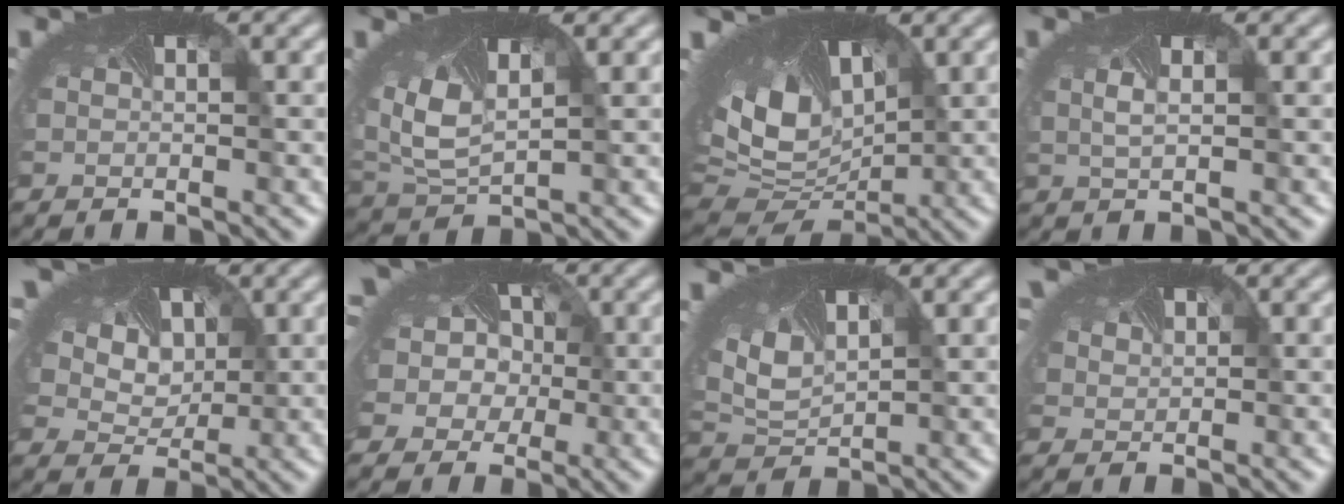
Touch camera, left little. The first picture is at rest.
{"total": 6.6, "force": [1.9, 4.1, 4.8], "torque": [-0.126, -0.007, 0.048]}
{"total": 11.8, "force": [3.3, 7.7, 8.3], "torque": [-0.201, -0.002, 0.079]}
{"total": 0.9, "force": [0.1, 0.1, 0.9], "torque": [-0.032, -0.013, 0.009]}
{"total": 12.3, "force": [4.9, 8.1, 7.8], "torque": [-0.159, 0.026, 0.064]}
{"total": 14.0, "force": [3.2, 10.7, 8.5], "torque": [-0.180, 0.013, 0.028]}
{"total": 5.4, "force": [2.0, 3.3, 3.8], "torque": [-0.106, -0.002, 0.052]}
{"total": 3.5, "force": [2.2, 2.1, 1.7], "torque": [-0.062, 0.004, 0.038]}